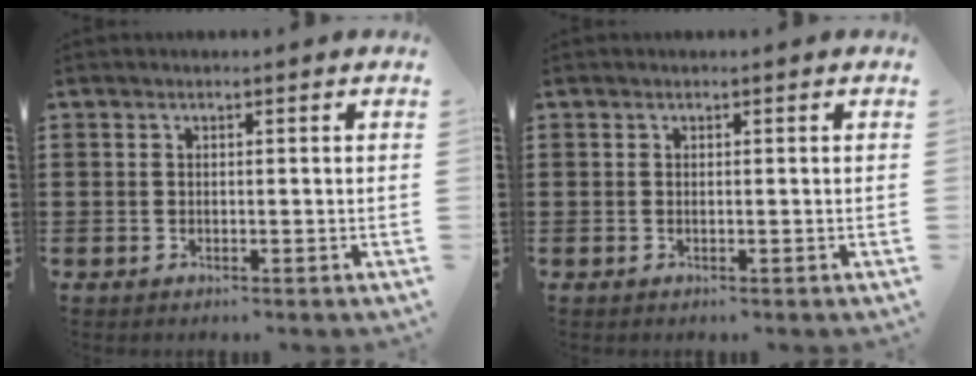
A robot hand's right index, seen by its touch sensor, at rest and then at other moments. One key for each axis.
{"total": 0.0}